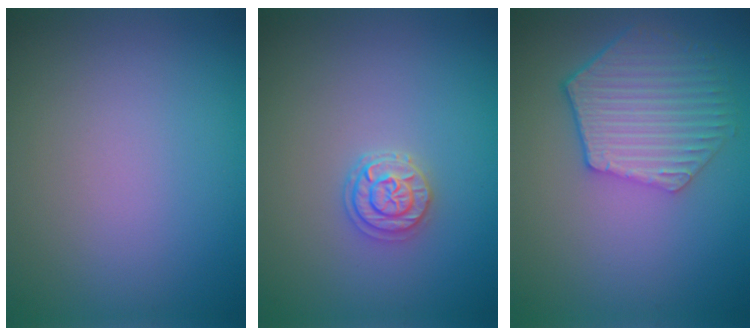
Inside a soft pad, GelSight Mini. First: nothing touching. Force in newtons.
{"total": 2.2, "press": 2.0, "slide": 0.8}
{"total": 5.8, "press": 4.6, "slide": 3.5}